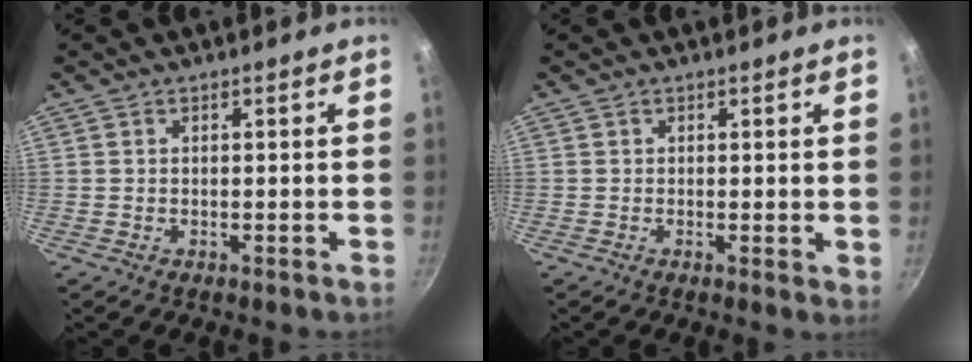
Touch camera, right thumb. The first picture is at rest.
{"total": 1.3, "force": [0.3, 0.6, 1.1], "torque": [-0.015, -0.004, 0.001]}